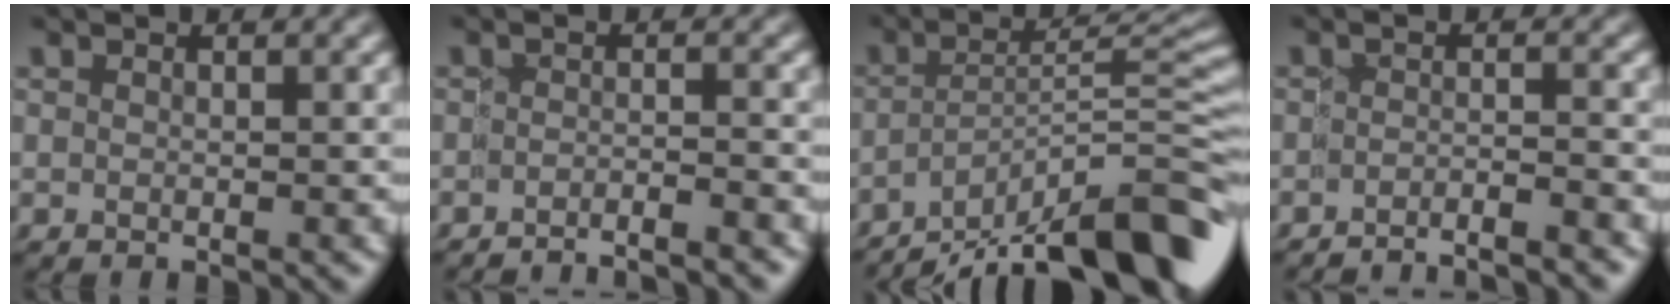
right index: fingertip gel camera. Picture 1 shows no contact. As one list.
[{"total": 4.1, "force": [-4.0, 0.5, 0.3], "torque": [0.009, 0.004, -0.075]}, {"total": 11.7, "force": [-7.0, 4.4, 8.3], "torque": [-0.113, -0.013, -0.104]}, {"total": 4.7, "force": [-4.6, 0.5, 0.5], "torque": [0.009, 0.000, -0.082]}]